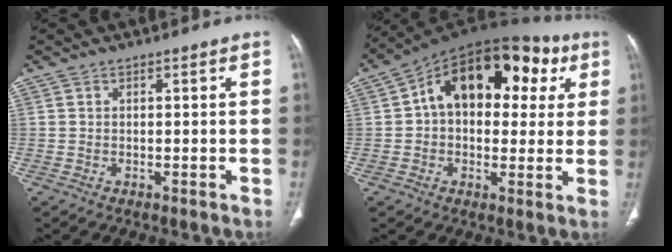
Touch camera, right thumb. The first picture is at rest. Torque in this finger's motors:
{"motor_torque": [1.01, 3.99, 0.90, -0.05, 0.16]}